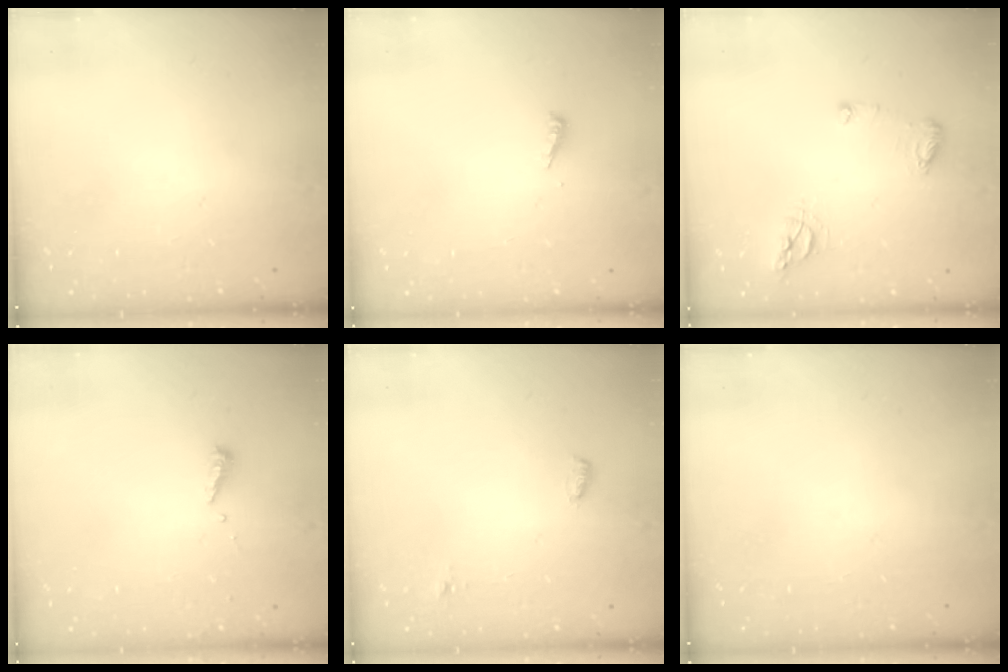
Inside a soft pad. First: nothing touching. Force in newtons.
{"total": 3.6, "press": 3.6, "slide": 0.4}
{"total": 8.1, "press": 8.1, "slide": 0.4}
{"total": 5.3, "press": 5.3, "slide": 0.5}
{"total": 5.0, "press": 4.1, "slide": 2.8}
{"total": 0.0}